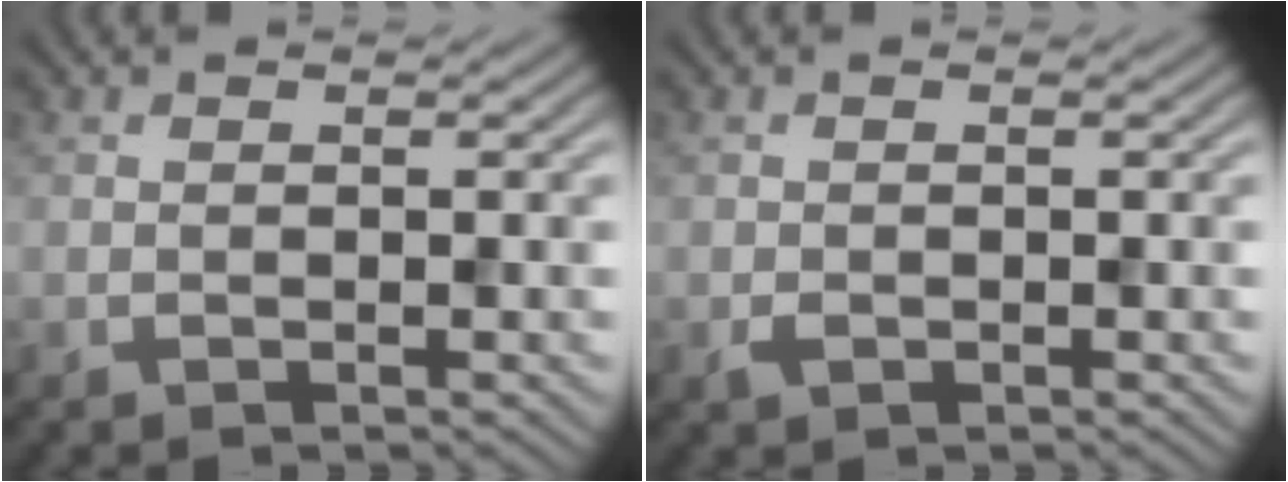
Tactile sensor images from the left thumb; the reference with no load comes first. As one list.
[{"total": 0.9, "force": [-0.4, 0.6, 0.5], "torque": [-0.010, -0.004, -0.008]}]